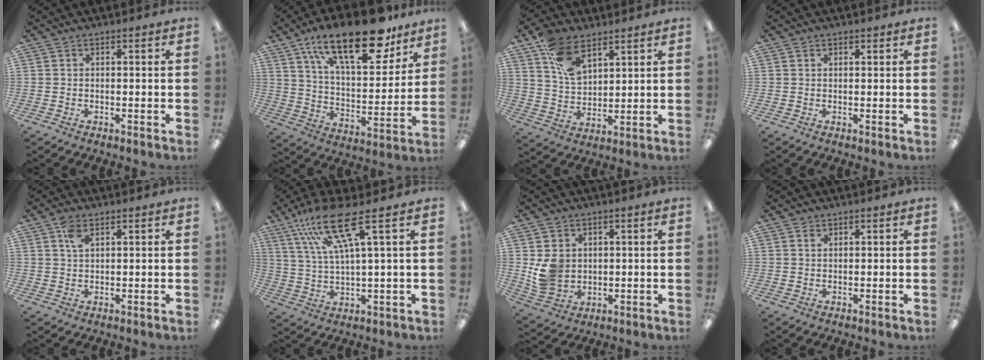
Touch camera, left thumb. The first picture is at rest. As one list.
[{"total": 23.5, "force": [15.4, 9.4, 15.1], "torque": [-0.230, -0.083, 0.258]}, {"total": 11.6, "force": [6.9, 6.6, 6.7], "torque": [-0.123, -0.018, 0.130]}, {"total": 0.8, "force": [0.6, 0.5, 0.1], "torque": [-0.001, 0.001, 0.011]}, {"total": 3.6, "force": [2.2, 1.8, 2.3], "torque": [-0.044, -0.002, 0.038]}, {"total": 14.1, "force": [7.7, 2.4, 11.5], "torque": [-0.232, -0.017, 0.129]}, {"total": 7.3, "force": [1.6, 6.4, 3.1], "torque": [-0.060, 0.007, 0.037]}, {"total": 1.1, "force": [0.8, 0.6, 0.3], "torque": [-0.007, 0.000, 0.016]}]